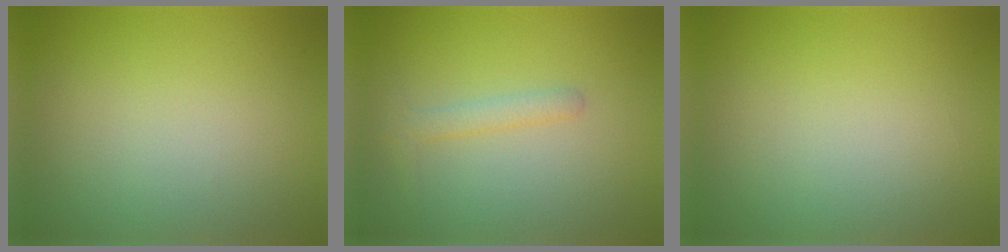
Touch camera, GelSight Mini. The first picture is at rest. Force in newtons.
{"total": 1.6, "press": 1.6, "slide": 0.1}
{"total": 0.0}